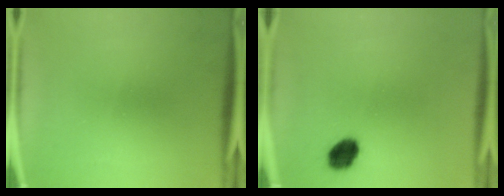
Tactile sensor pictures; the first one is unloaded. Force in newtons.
{"total": 5.9}